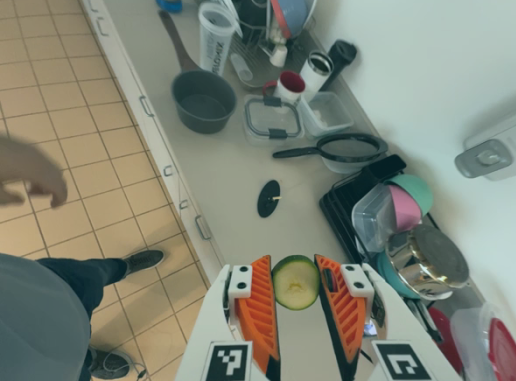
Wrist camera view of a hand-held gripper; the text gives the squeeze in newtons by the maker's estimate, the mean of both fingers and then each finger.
{"total": 7.6, "left": 7.4, "right": 7.9}